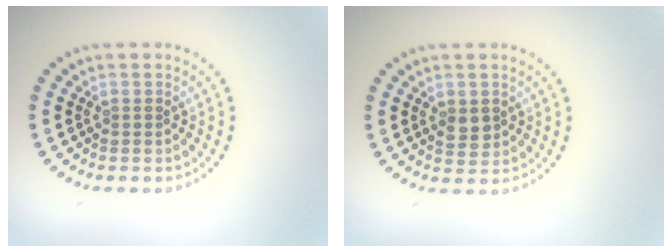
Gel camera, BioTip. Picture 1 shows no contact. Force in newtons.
{"total": 1.9, "press": 1.9, "slide": 0.3}